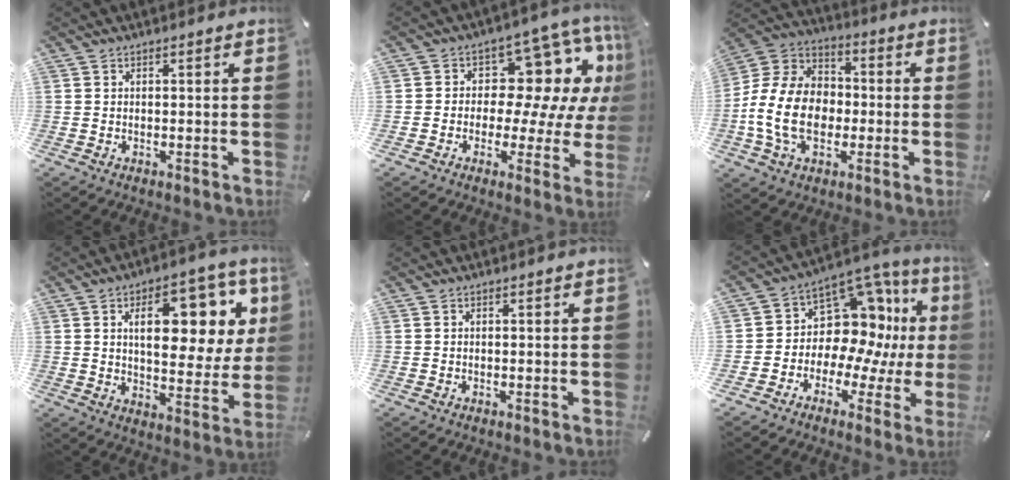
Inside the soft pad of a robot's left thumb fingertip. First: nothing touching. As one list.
[{"total": 13.9, "force": [4.7, 9.1, 9.3], "torque": [-0.127, -0.038, 0.082]}, {"total": 16.4, "force": [-3.8, 12.2, 10.3], "torque": [-0.234, 0.029, -0.068]}, {"total": 18.7, "force": [7.5, 9.4, 14.3], "torque": [-0.195, -0.030, 0.117]}, {"total": 0.0}, {"total": 13.3, "force": [4.9, 10.4, 6.6], "torque": [-0.105, -0.067, 0.095]}]